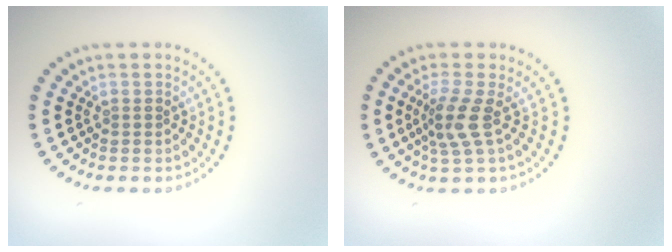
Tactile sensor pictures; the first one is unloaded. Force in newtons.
{"total": 2.9, "press": 2.2, "slide": 1.9}